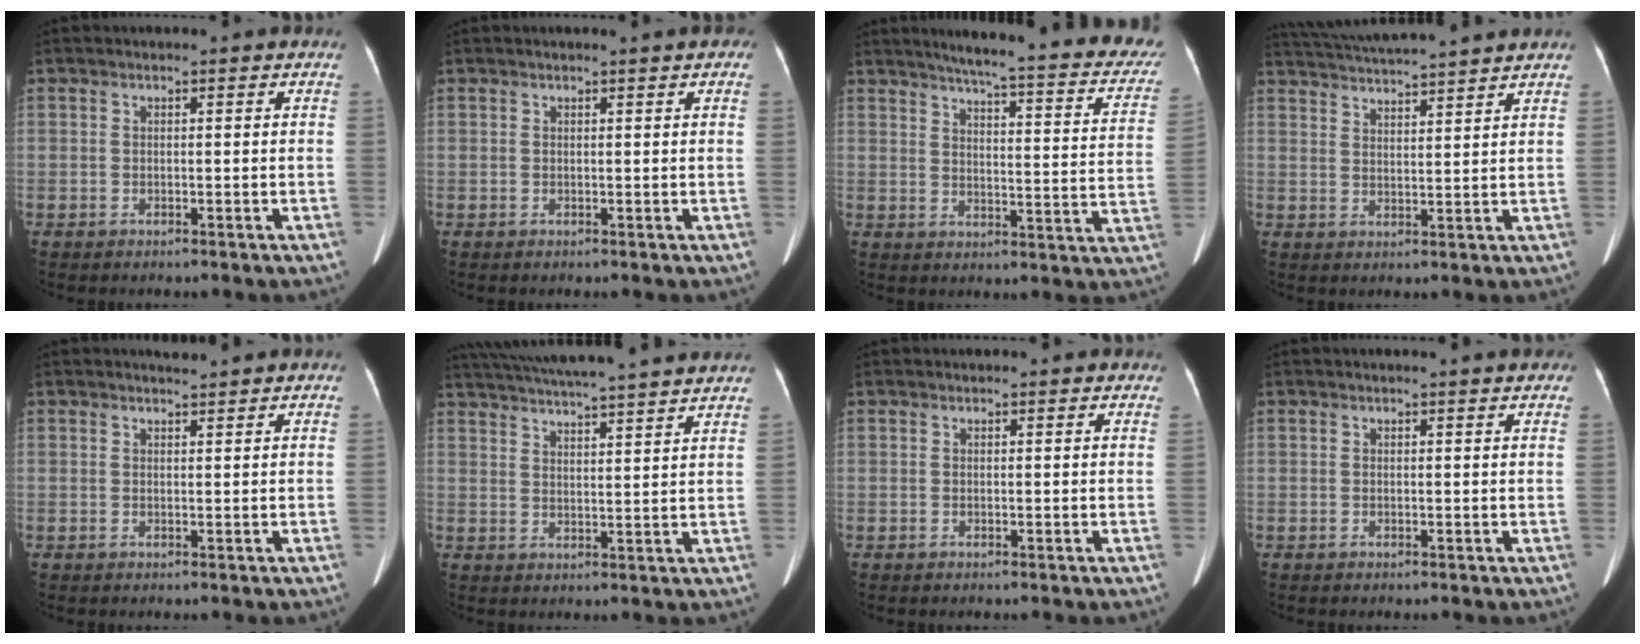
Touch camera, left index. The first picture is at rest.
{"total": 2.5, "force": [1.8, 0.5, 1.8], "torque": [-0.020, 0.019, 0.018]}
{"total": 25.8, "force": [22.1, 3.2, 13.1], "torque": [-0.170, -0.046, 0.252]}
{"total": 13.0, "force": [12.0, -0.4, 4.9], "torque": [-0.097, 0.028, 0.181]}
{"total": 1.3, "force": [1.3, -0.2, 0.1], "torque": [-0.006, 0.000, 0.025]}
{"total": 20.7, "force": [18.7, 0.6, 8.9], "torque": [-0.155, 0.020, 0.257]}
{"total": 2.4, "force": [2.1, 0.7, 0.8], "torque": [-0.009, 0.022, 0.019]}
{"total": 4.3, "force": [3.8, 0.5, 1.9], "torque": [-0.024, 0.013, 0.032]}